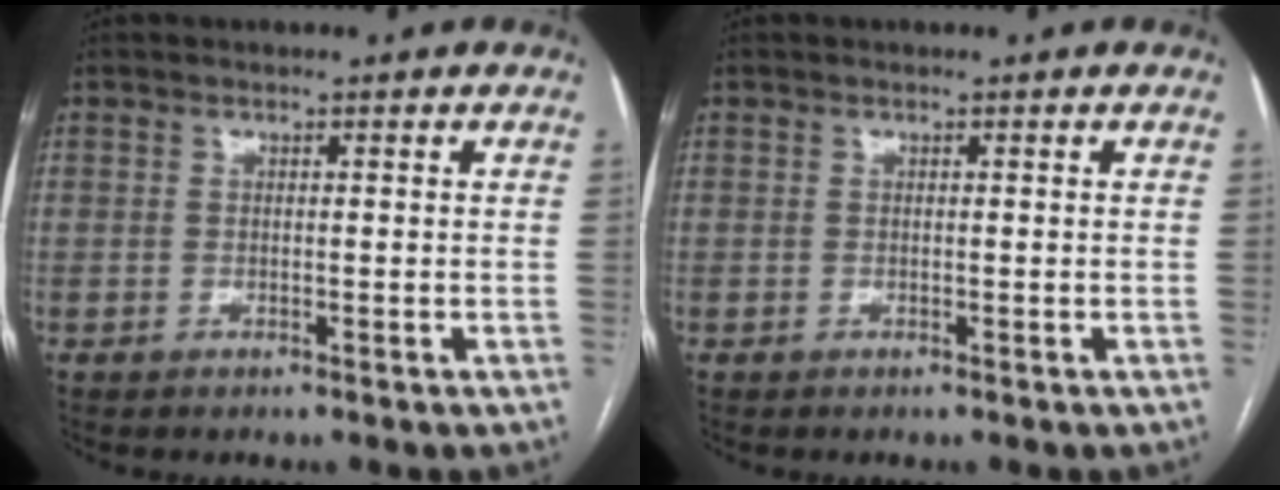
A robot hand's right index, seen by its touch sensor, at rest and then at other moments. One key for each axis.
{"total": 0.0}